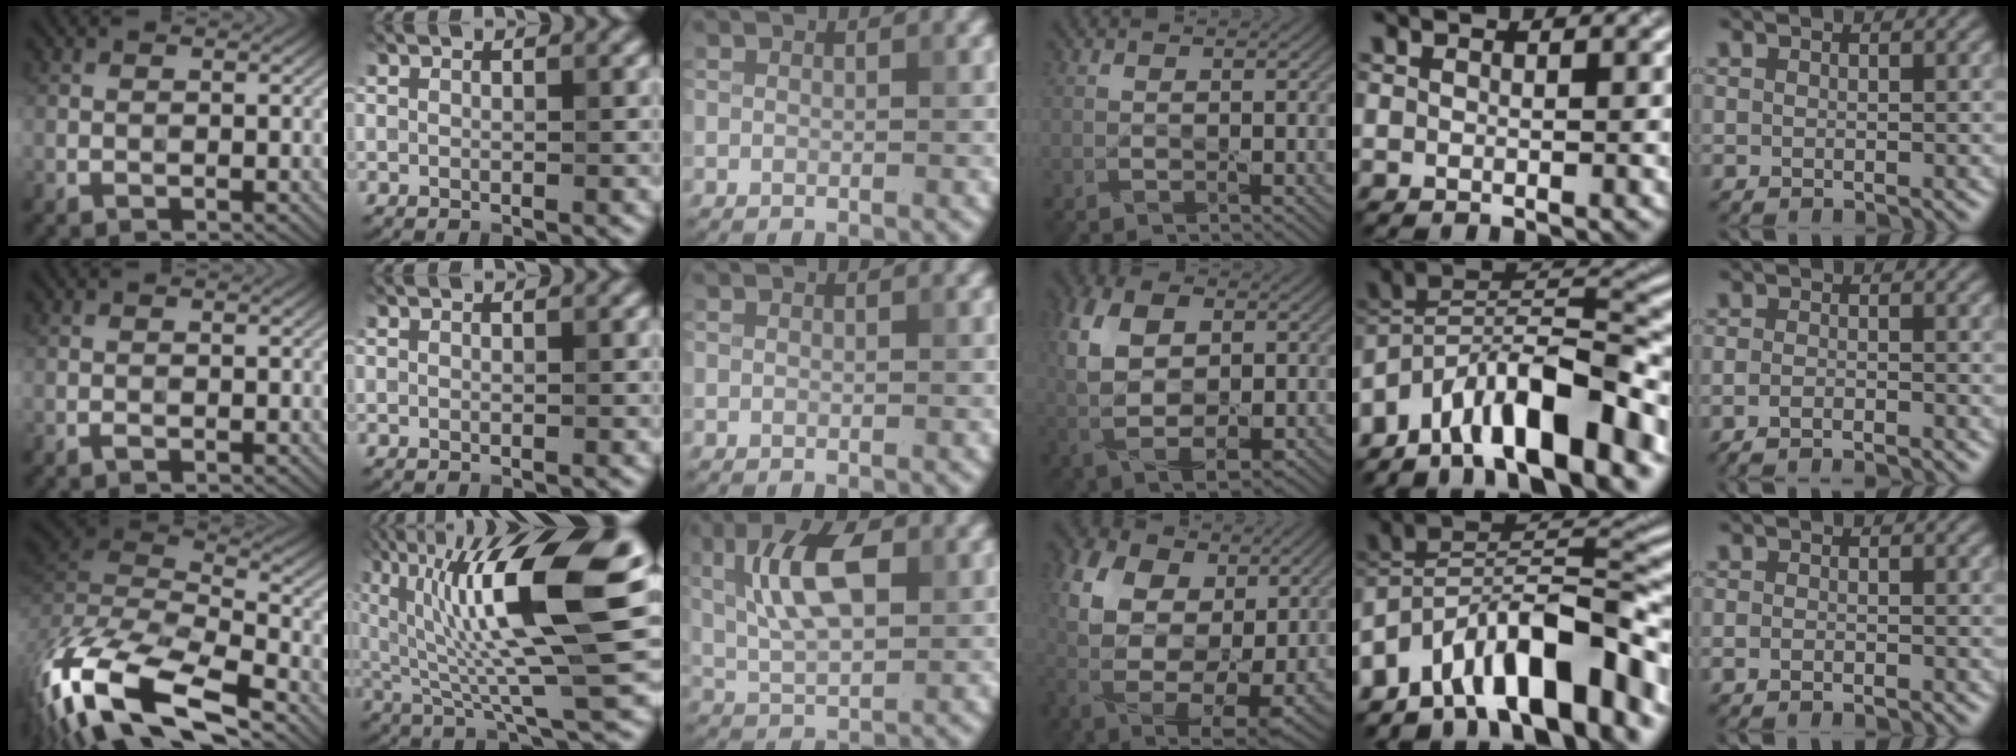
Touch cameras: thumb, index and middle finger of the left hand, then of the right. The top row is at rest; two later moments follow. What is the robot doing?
{"motion": "wipe", "object": "measuring cup"}